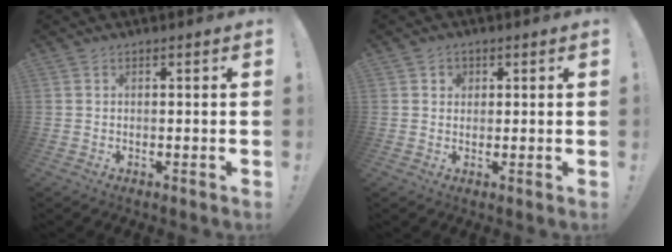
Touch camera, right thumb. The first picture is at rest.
{"total": 2.3, "force": [0.9, 2.1, 0.6], "torque": [-0.003, -0.004, 0.013]}